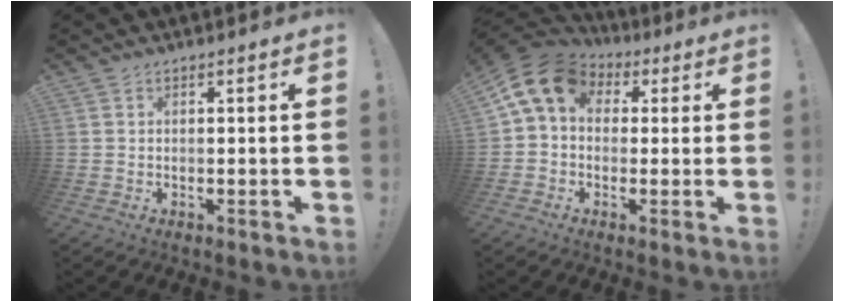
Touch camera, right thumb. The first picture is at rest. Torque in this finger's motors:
{"motor_torque": [0.86, 0.92, 1.05, -0.14, 0.09]}